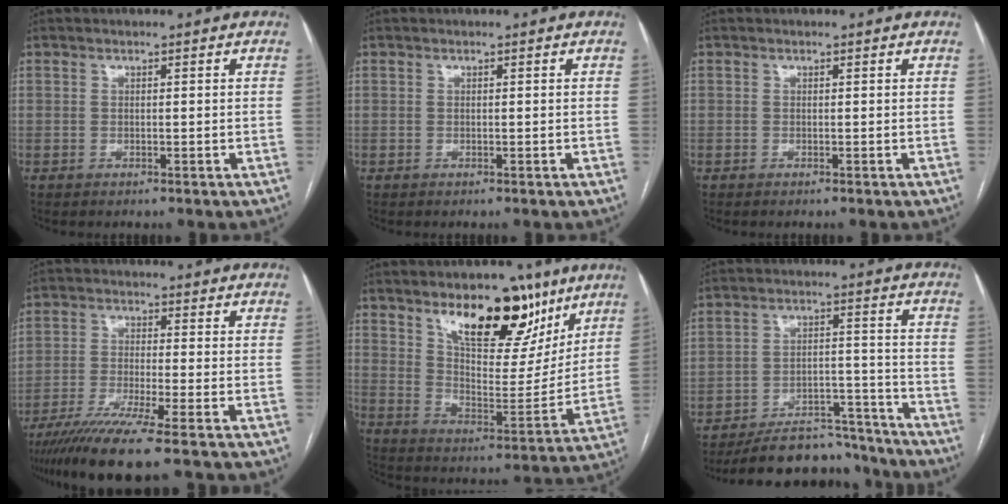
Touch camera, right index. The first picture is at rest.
{"total": 0.0}
{"total": 0.0}
{"total": 10.5, "force": [-7.9, -1.2, 6.8], "torque": [-0.111, -0.031, -0.132]}
{"total": 16.7, "force": [11.0, 6.3, 10.9], "torque": [-0.146, -0.013, 0.182]}
{"total": 14.9, "force": [-14.0, 3.9, 3.1], "torque": [-0.034, 0.028, -0.203]}